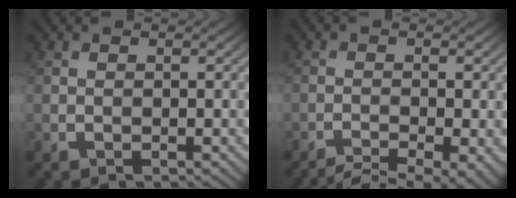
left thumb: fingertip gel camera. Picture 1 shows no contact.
{"total": 6.2, "force": [-4.7, 1.1, 3.9], "torque": [-0.061, -0.013, -0.076]}